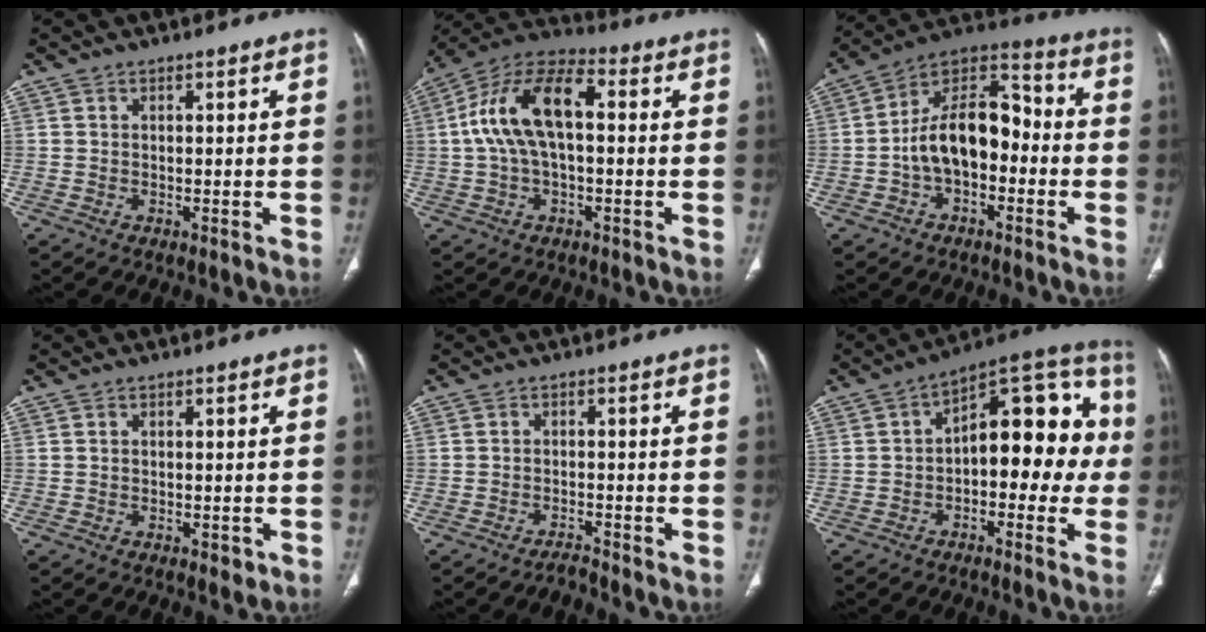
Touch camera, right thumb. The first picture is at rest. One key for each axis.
{"total": 14.5, "fx": 1.3, "fy": 7.4, "fz": 12.4, "tx": -0.240, "ty": 0.043, "tz": 0.014}
{"total": 15.2, "fx": -2.4, "fy": 9.3, "fz": 11.8, "tx": -0.178, "ty": 0.051, "tz": -0.049}
{"total": 1.5, "fx": -0.6, "fy": 0.9, "fz": 1.0, "tx": -0.009, "ty": 0.000, "tz": -0.006}
{"total": 1.7, "fx": -1.7, "fy": -0.1, "fz": 0.1, "tx": -0.007, "ty": 0.006, "tz": -0.030}
{"total": 17.7, "fx": -0.4, "fy": 9.6, "fz": 14.9, "tx": -0.149, "ty": 0.053, "tz": -0.019}